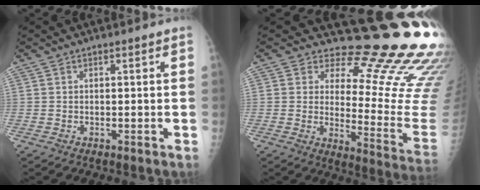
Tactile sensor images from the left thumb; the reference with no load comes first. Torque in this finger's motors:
{"motor_torque": [0.50, 0.13, -0.38, -0.90, 0.05]}